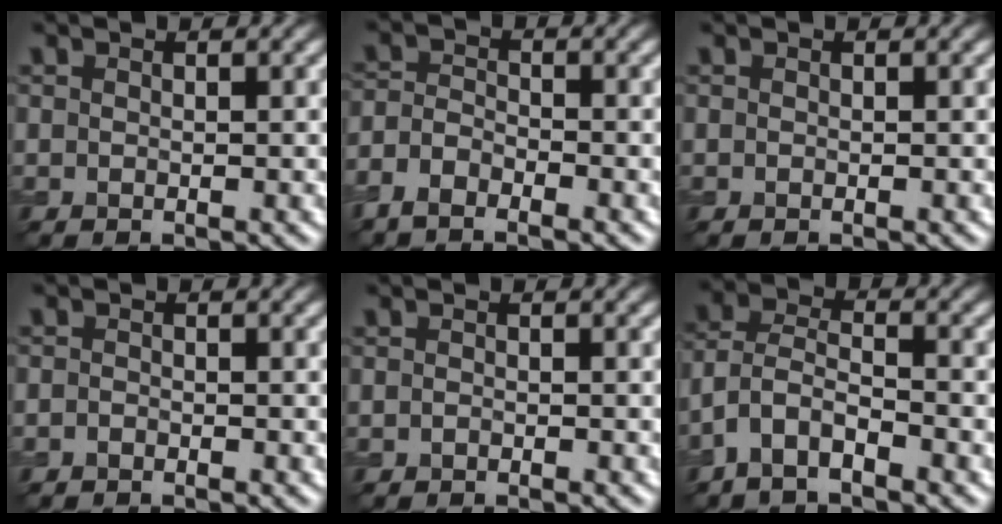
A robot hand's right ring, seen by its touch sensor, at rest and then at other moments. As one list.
[{"total": 2.9, "force": [-2.3, 1.2, 1.5], "torque": [-0.029, 0.000, -0.055]}, {"total": 0.0}, {"total": 0.8, "force": [-0.7, 0.3, 0.2], "torque": [-0.001, -0.002, -0.014]}, {"total": 0.5, "force": [-0.5, 0.1, 0.2], "torque": [-0.002, 0.000, -0.008]}, {"total": 4.1, "force": [-2.6, 1.7, 2.6], "torque": [-0.056, 0.005, -0.064]}]